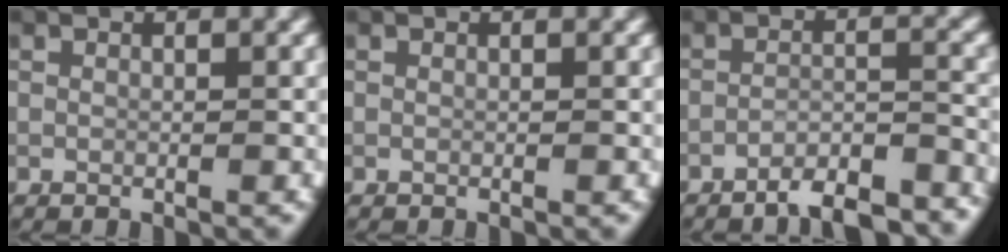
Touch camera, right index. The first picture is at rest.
{"total": 0.0}
{"total": 6.6, "force": [-5.7, 1.3, 3.0], "torque": [-0.047, 0.001, -0.089]}